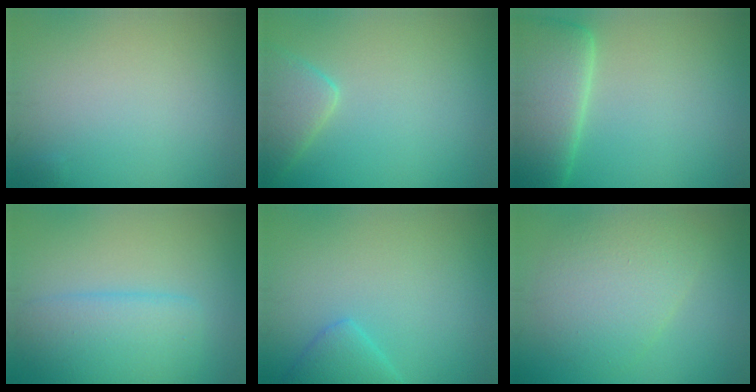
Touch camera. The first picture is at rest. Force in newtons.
{"total": 3.3, "press": 3.3, "slide": 0.3}
{"total": 7.2, "press": 7.1, "slide": 0.3}
{"total": 4.5, "press": 4.5, "slide": 0.2}
{"total": 2.9, "press": 2.9, "slide": 0.3}
{"total": 4.6, "press": 4.6, "slide": 0.3}